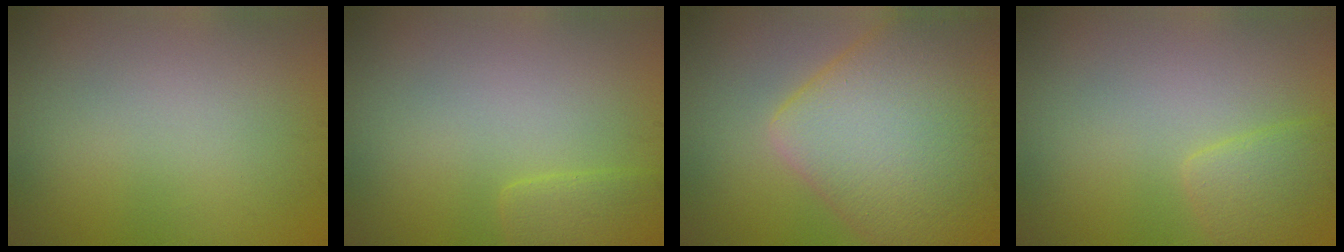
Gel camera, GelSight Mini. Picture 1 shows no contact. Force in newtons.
{"total": 1.9, "press": 1.8, "slide": 0.3}
{"total": 11.1, "press": 11.1, "slide": 0.5}
{"total": 2.1, "press": 2.1, "slide": 0.2}